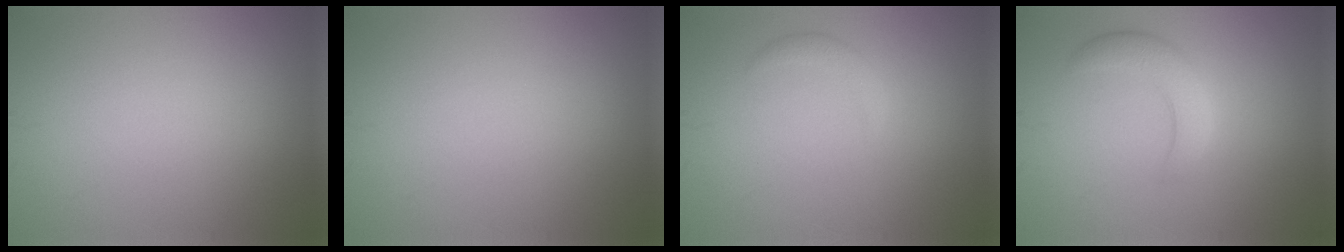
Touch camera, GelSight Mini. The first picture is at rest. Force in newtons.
{"total": 0.0}
{"total": 1.2, "press": 1.2, "slide": 0.1}
{"total": 3.2, "press": 3.2, "slide": 0.2}